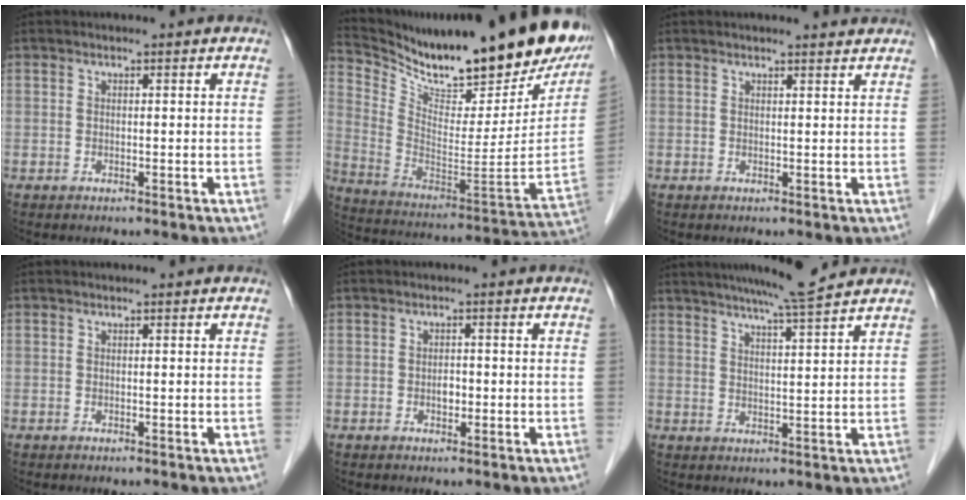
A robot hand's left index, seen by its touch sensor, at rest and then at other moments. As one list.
[{"total": 29.1, "force": [24.2, 4.8, 15.5], "torque": [-0.266, -0.072, 0.354]}, {"total": 3.3, "force": [3.2, 0.1, 0.9], "torque": [-0.017, 0.007, 0.035]}, {"total": 0.0}, {"total": 1.3, "force": [-0.4, 0.8, 1.0], "torque": [-0.017, 0.002, -0.005]}, {"total": 8.3, "force": [7.3, -1.1, 3.8], "torque": [-0.067, 0.002, 0.110]}]